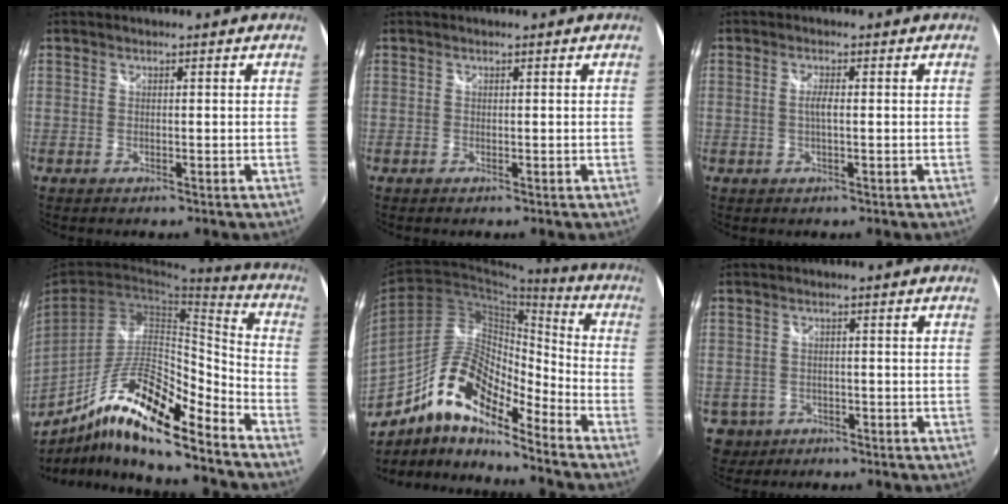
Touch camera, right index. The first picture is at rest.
{"total": 0.0}
{"total": 1.9, "force": [-0.1, 0.2, 1.9], "torque": [-0.036, 0.000, -0.004]}
{"total": 17.5, "force": [-11.9, 3.1, 12.5], "torque": [-0.227, -0.009, -0.222]}
{"total": 16.7, "force": [-10.7, 5.8, 11.4], "torque": [-0.206, 0.006, -0.207]}
{"total": 4.4, "force": [-1.6, 4.0, 0.7], "torque": [-0.027, 0.003, -0.019]}